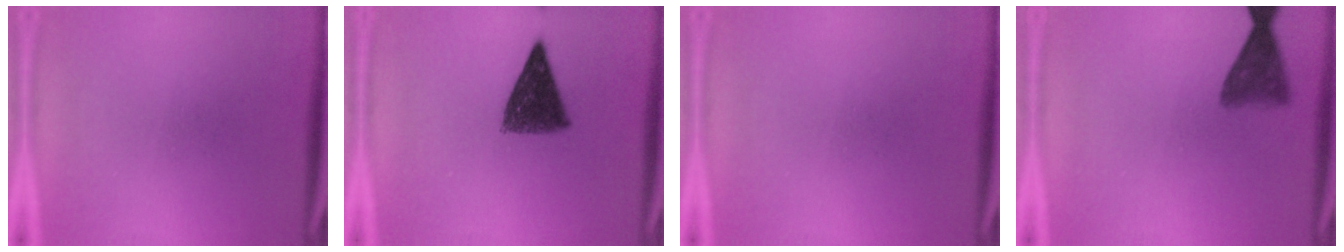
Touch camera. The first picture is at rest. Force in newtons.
{"total": 8.9}
{"total": 0.0}
{"total": 4.8}